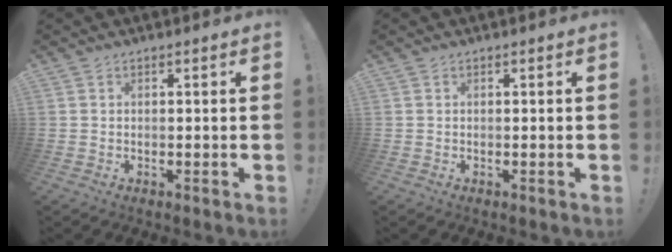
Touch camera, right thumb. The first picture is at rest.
{"total": 0.0}